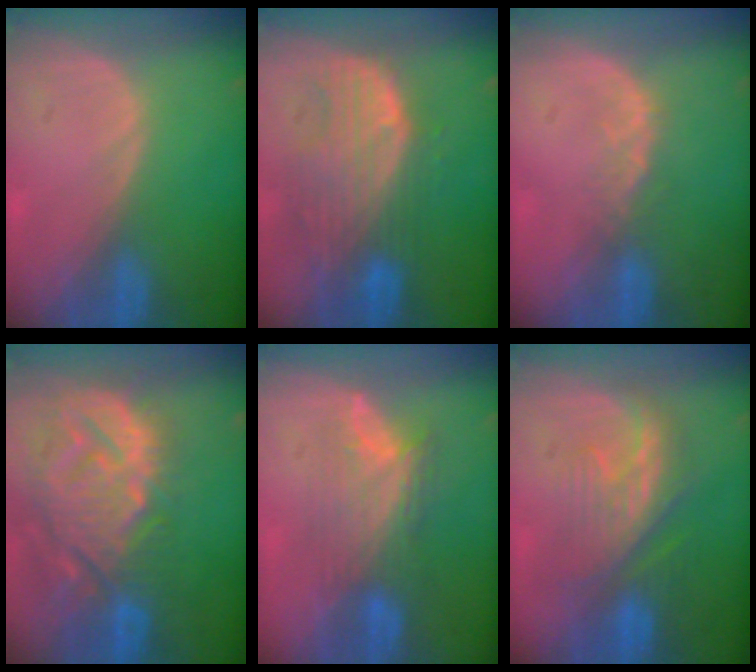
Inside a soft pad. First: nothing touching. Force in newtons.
{"total": 9.9, "press": 8.7, "slide": 4.8}
{"total": 2.6, "press": 2.1, "slide": 1.5}
{"total": 14.4, "press": 12.3, "slide": 7.5}
{"total": 7.3, "press": 7.1, "slide": 1.7}
{"total": 8.4, "press": 8.1, "slide": 1.9}